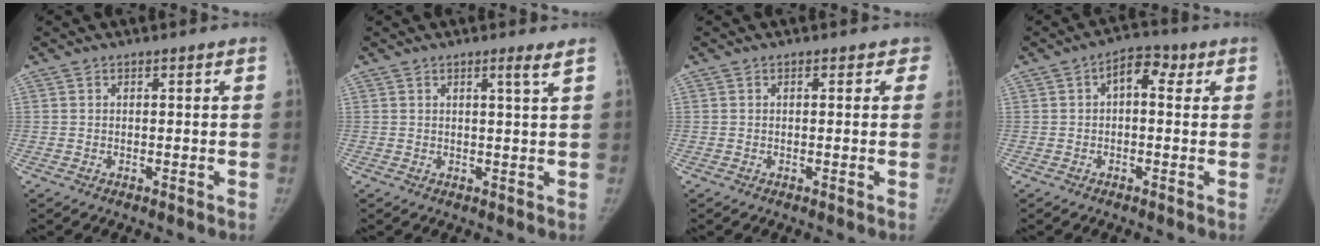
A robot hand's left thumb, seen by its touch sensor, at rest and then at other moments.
{"total": 2.1, "force": [1.3, -0.5, 1.6], "torque": [-0.027, -0.013, 0.022]}
{"total": 1.7, "force": [0.7, 1.2, 1.0], "torque": [0.012, 0.003, 0.001]}
{"total": 5.4, "force": [1.3, 3.2, 4.1], "torque": [-0.034, 0.017, 0.009]}